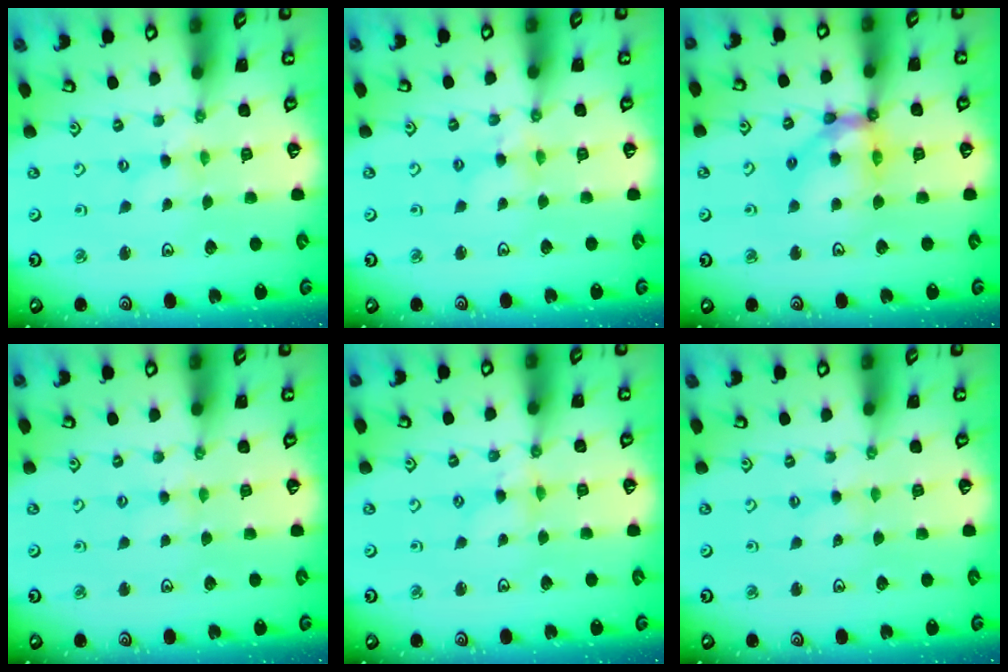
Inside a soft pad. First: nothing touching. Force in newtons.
{"total": 3.1, "press": 3.1, "slide": 0.3}
{"total": 12.6, "press": 12.5, "slide": 1.5}
{"total": 2.8, "press": 2.8, "slide": 0.3}
{"total": 2.7, "press": 2.7, "slide": 0.3}
{"total": 1.4, "press": 1.4, "slide": 0.3}